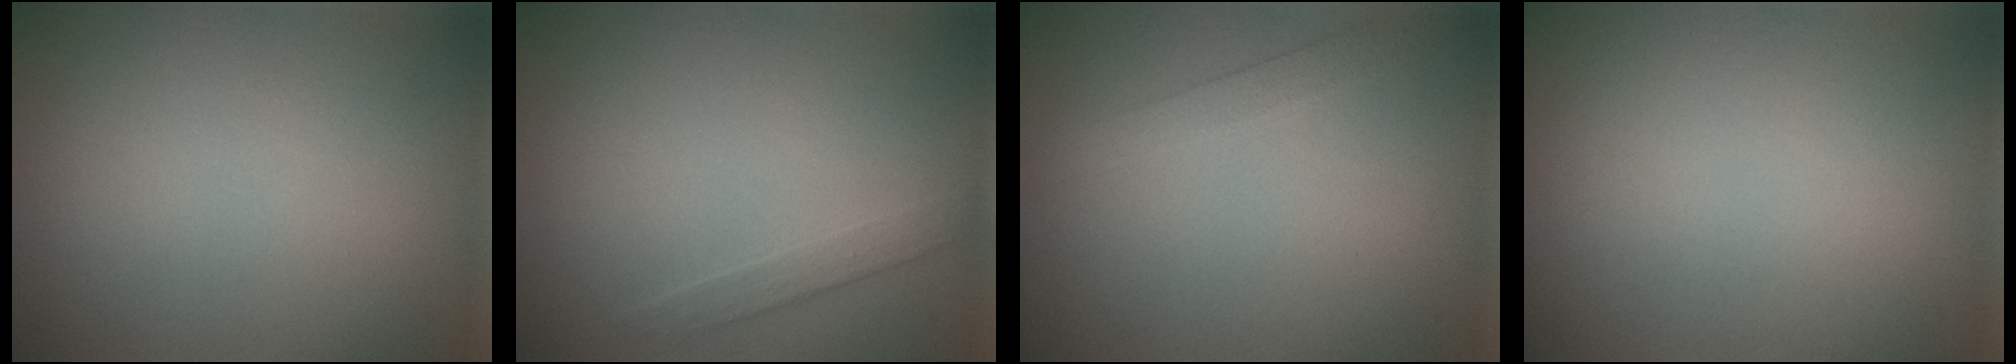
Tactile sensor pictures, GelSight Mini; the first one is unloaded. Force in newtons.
{"total": 1.3, "press": 1.3, "slide": 0.1}
{"total": 1.9, "press": 1.9, "slide": 0.0}
{"total": 0.0}